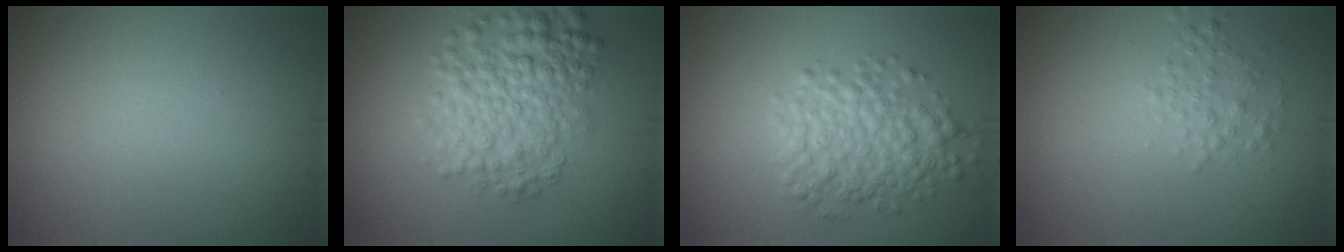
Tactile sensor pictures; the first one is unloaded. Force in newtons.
{"total": 6.1, "press": 6.1, "slide": 0.1}
{"total": 4.8, "press": 4.8, "slide": 0.1}
{"total": 1.9, "press": 1.9, "slide": 0.0}